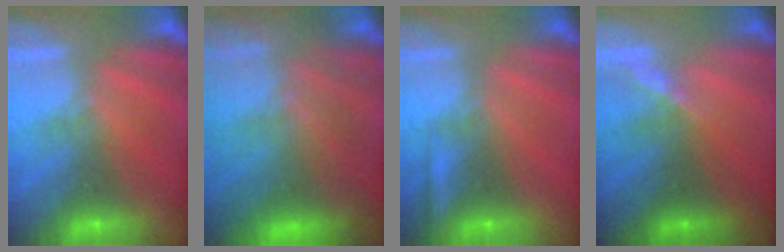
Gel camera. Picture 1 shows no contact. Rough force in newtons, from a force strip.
{"total": 8.7}
{"total": 2.2}
{"total": 1.3}